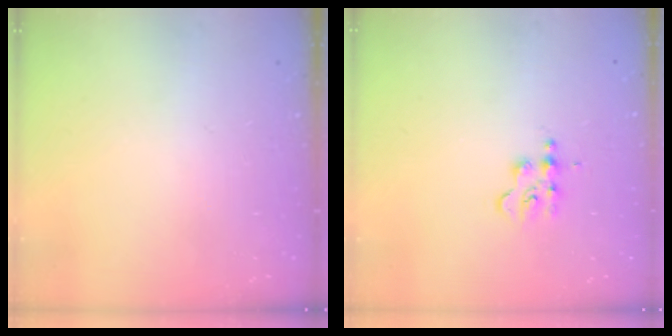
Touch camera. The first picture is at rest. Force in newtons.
{"total": 2.8, "press": 2.8, "slide": 0.3}